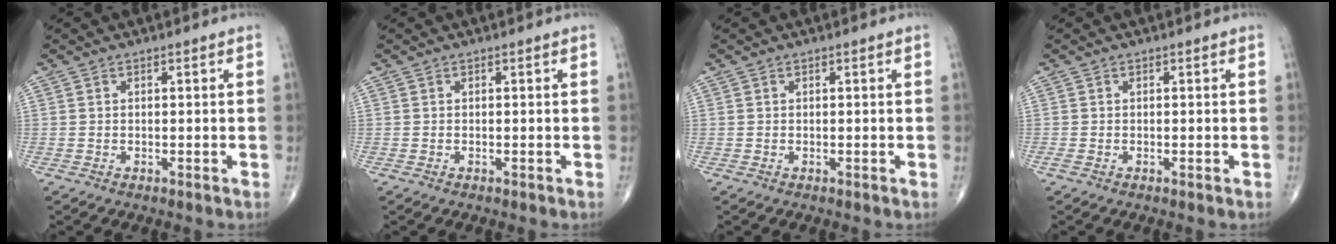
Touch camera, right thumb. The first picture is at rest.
{"total": 0.0}
{"total": 0.0}
{"total": 0.7, "force": [-0.3, 0.2, 0.6], "torque": [-0.017, -0.004, -0.008]}